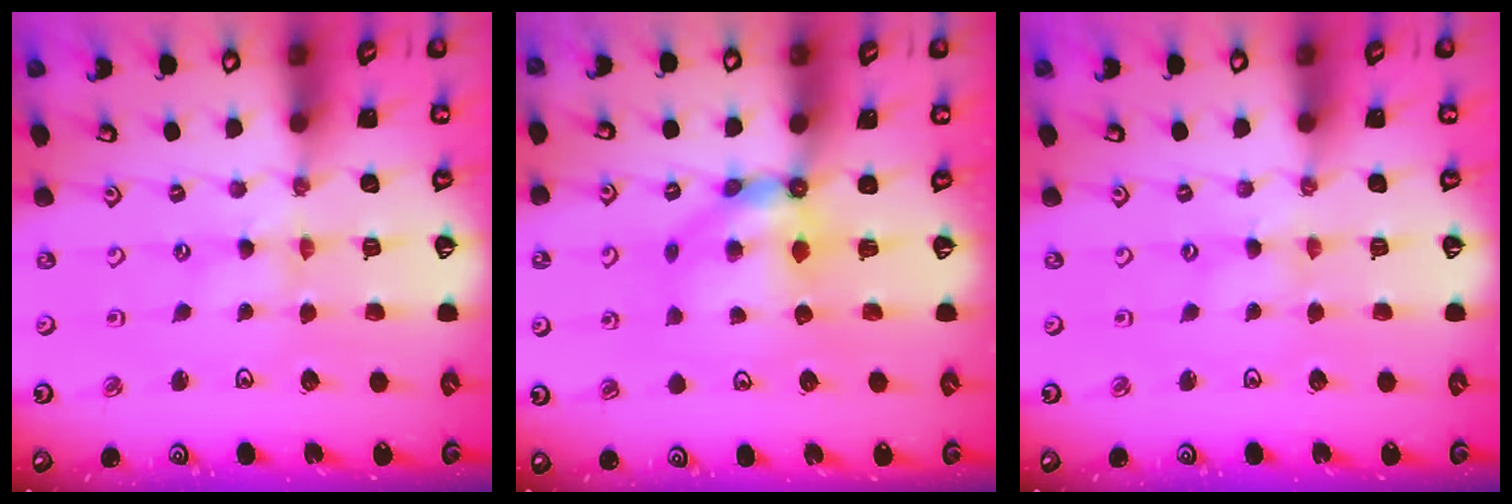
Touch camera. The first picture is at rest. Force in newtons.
{"total": 6.8, "press": 6.7, "slide": 0.8}
{"total": 0.0}